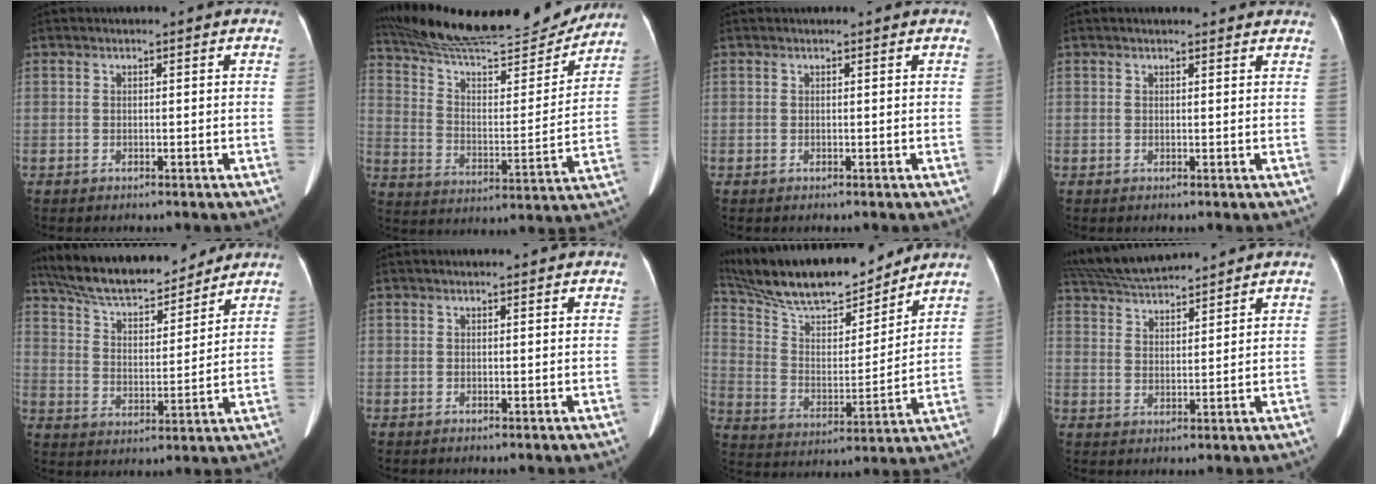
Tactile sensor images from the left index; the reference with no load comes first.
{"total": 25.8, "force": [23.6, 3.4, 9.8], "torque": [-0.167, -0.026, 0.344]}
{"total": 0.7, "force": [0.6, 0.0, 0.2], "torque": [-0.002, 0.011, 0.012]}
{"total": 7.1, "force": [6.4, 1.6, 2.6], "torque": [-0.029, 0.020, 0.068]}
{"total": 17.5, "force": [15.6, 4.0, 6.9], "torque": [-0.122, 0.020, 0.255]}
{"total": 2.1, "force": [1.9, 0.3, 0.9], "torque": [-0.008, 0.021, 0.026]}
{"total": 20.1, "force": [17.8, 3.6, 8.8], "torque": [-0.161, 0.013, 0.302]}
{"total": 10.0, "force": [9.4, 0.4, 3.3], "torque": [-0.069, 0.027, 0.172]}